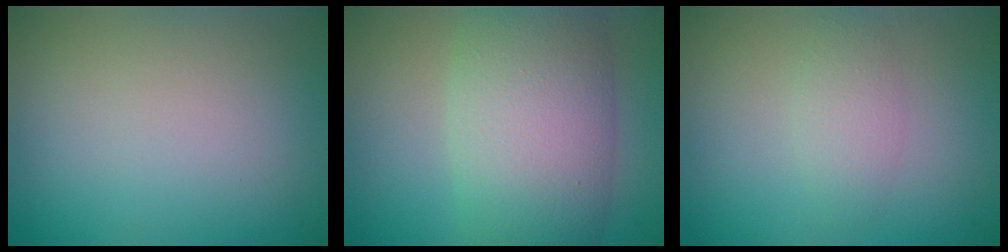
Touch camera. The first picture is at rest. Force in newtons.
{"total": 9.0, "press": 9.0, "slide": 0.4}
{"total": 1.8, "press": 1.8, "slide": 0.1}